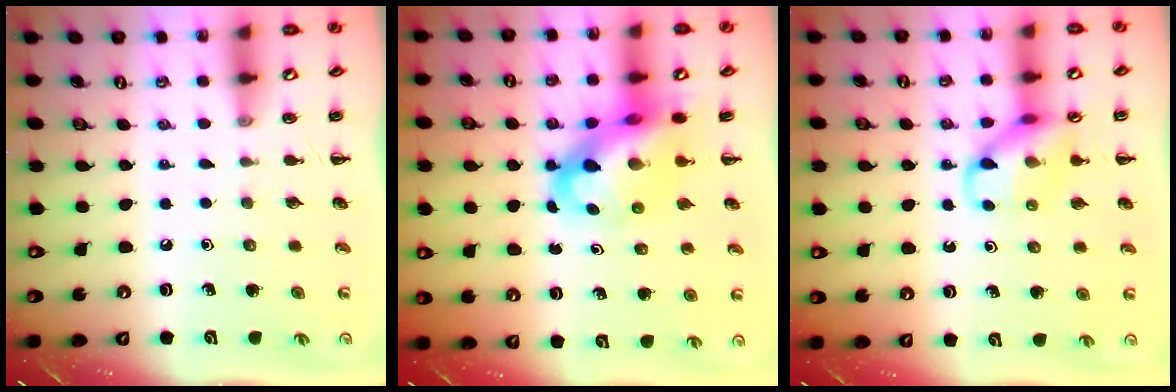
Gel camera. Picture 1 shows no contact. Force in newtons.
{"total": 10.1, "press": 9.8, "slide": 2.5}
{"total": 12.0, "press": 11.9, "slide": 1.8}